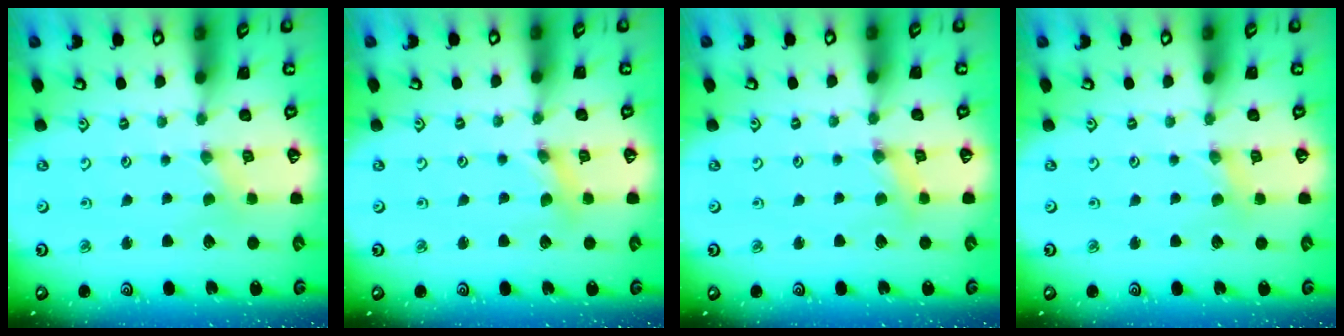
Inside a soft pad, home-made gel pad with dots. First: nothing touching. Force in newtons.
{"total": 1.5, "press": 1.4, "slide": 0.3}
{"total": 1.6, "press": 1.6, "slide": 0.4}
{"total": 1.1, "press": 1.1, "slide": 0.2}